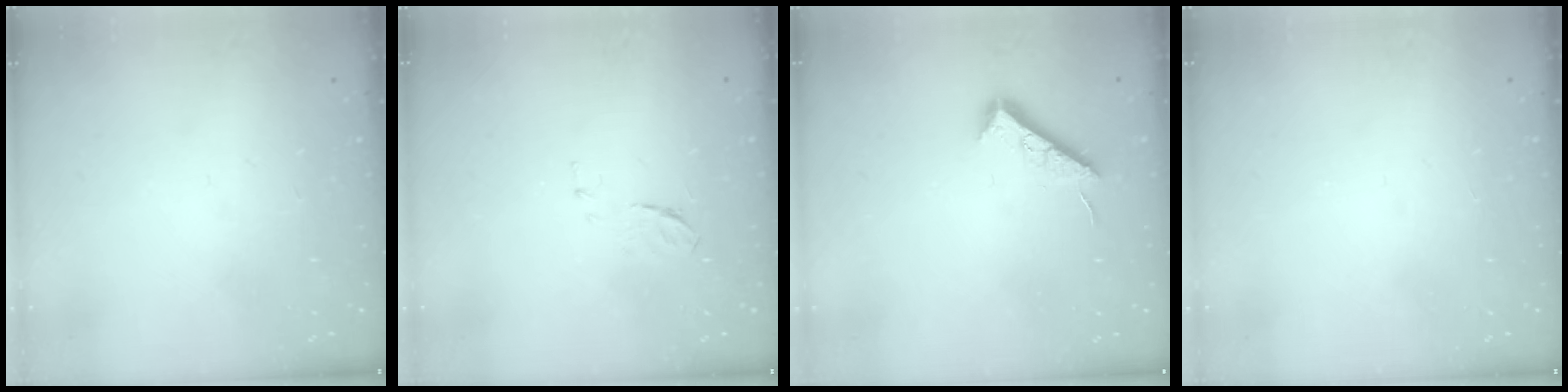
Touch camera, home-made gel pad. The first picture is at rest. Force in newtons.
{"total": 5.8, "press": 5.8, "slide": 0.7}
{"total": 7.3, "press": 7.3, "slide": 0.6}
{"total": 1.6, "press": 1.5, "slide": 0.1}